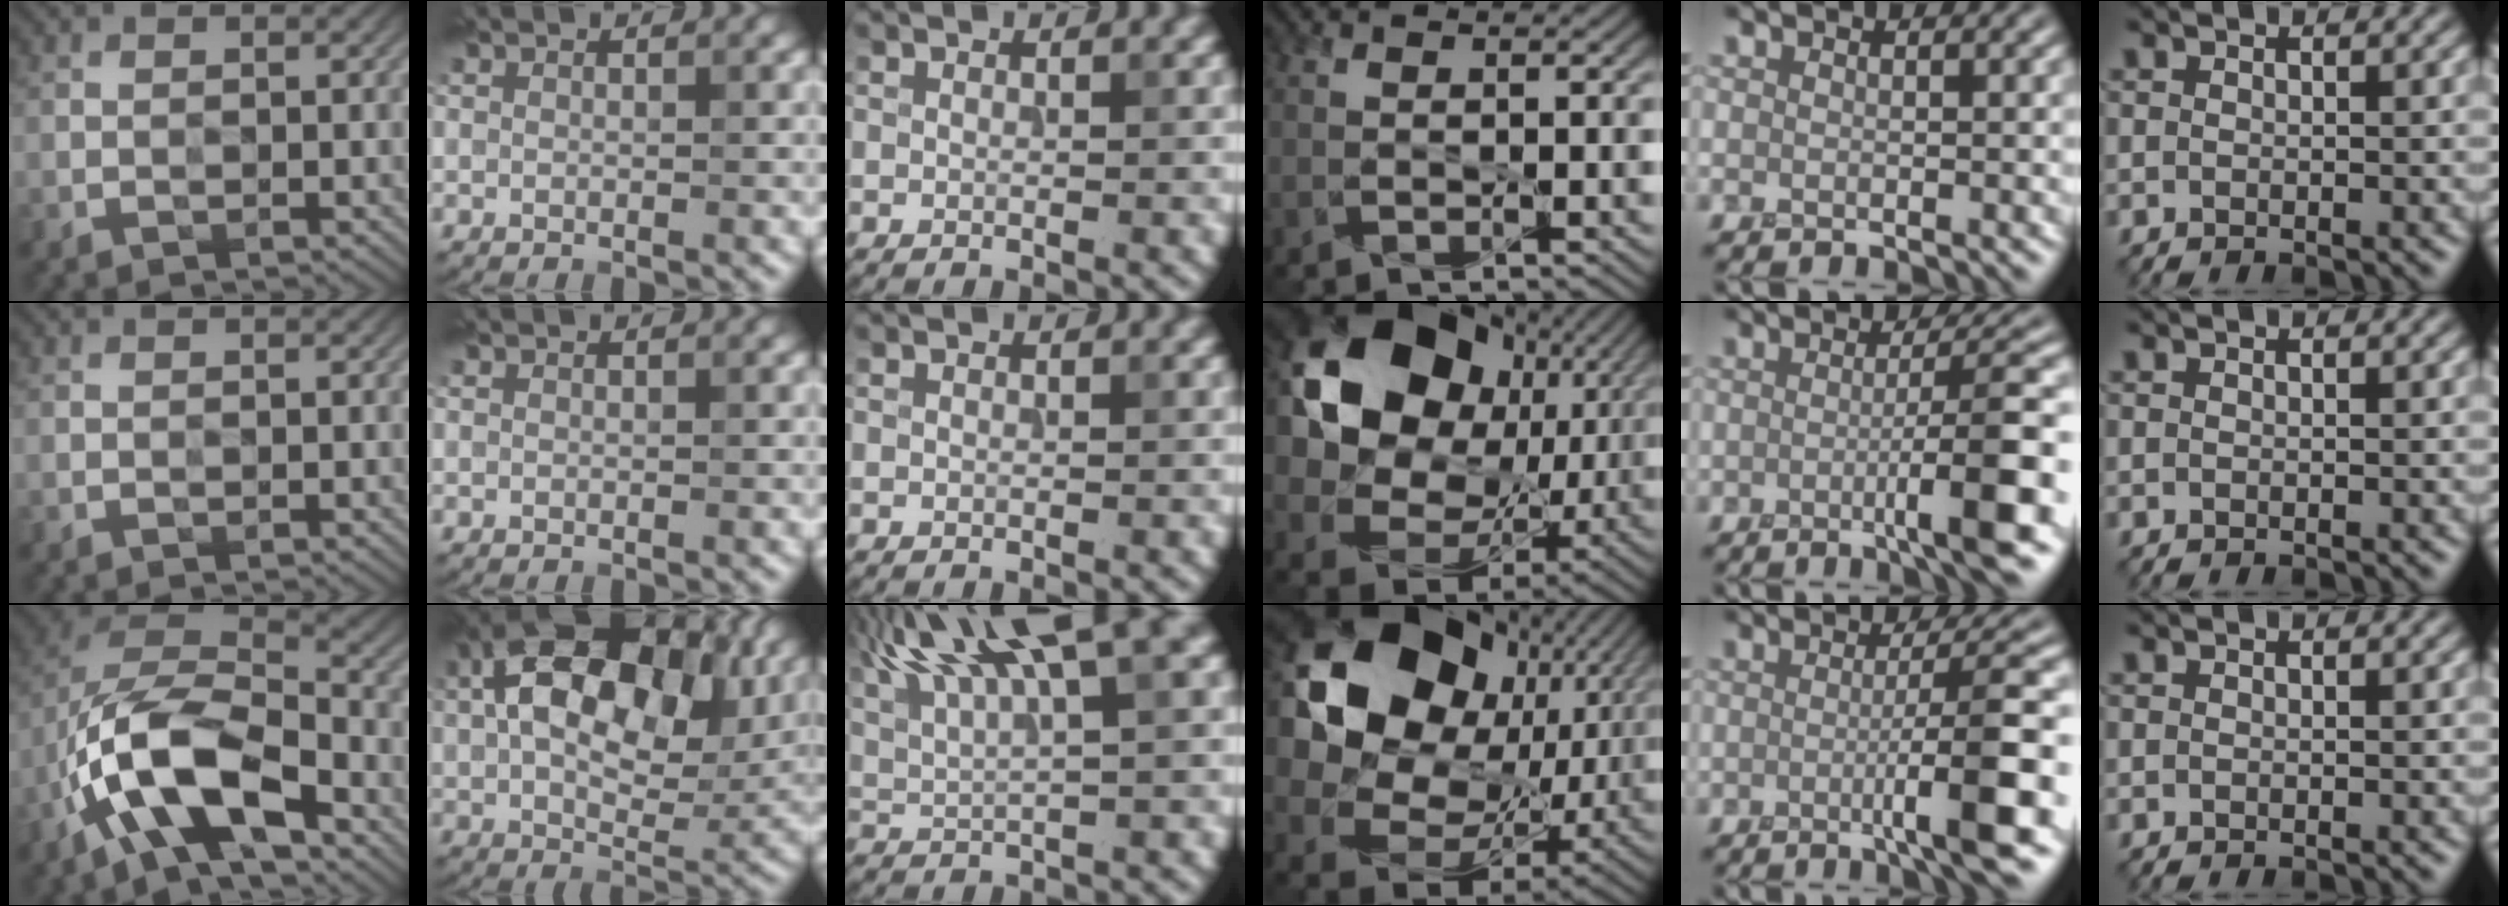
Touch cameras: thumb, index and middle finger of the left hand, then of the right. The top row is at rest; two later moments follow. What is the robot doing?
{"motion": "peel", "object": "velcro strap"}